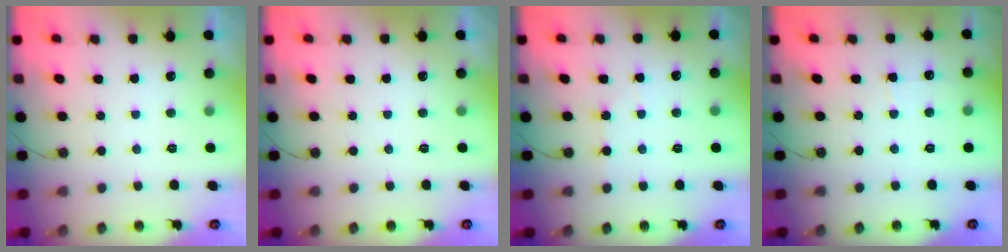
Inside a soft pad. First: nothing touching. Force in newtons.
{"total": 0.0}
{"total": 3.6, "press": 3.5, "slide": 0.6}
{"total": 3.9, "press": 3.8, "slide": 0.6}